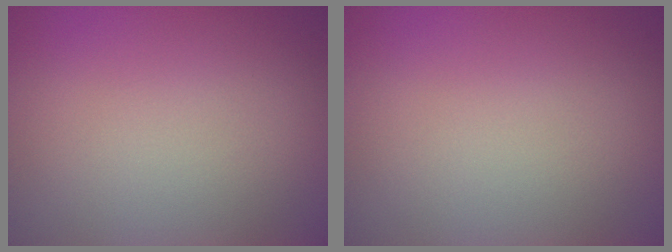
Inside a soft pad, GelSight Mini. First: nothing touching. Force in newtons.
{"total": 0.0}